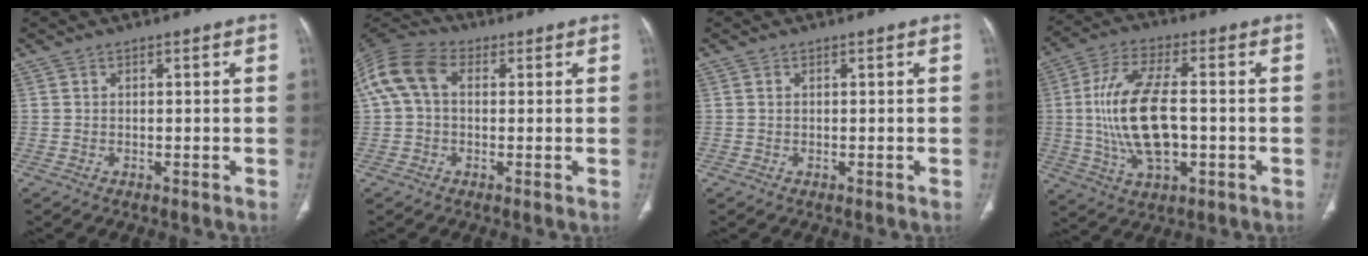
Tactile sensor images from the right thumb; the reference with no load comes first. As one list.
[{"total": 10.9, "force": [2.0, 7.5, 7.7], "torque": [-0.165, 0.039, 0.030]}, {"total": 0.0}, {"total": 16.1, "force": [-0.7, 7.4, 14.3], "torque": [-0.287, 0.009, -0.010]}]